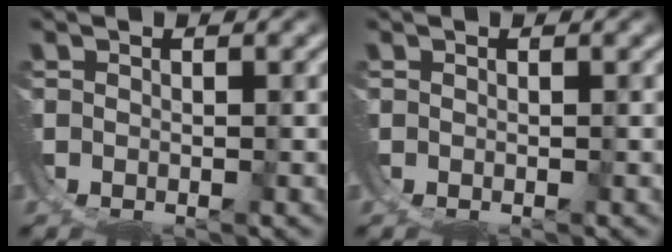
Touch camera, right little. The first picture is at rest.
{"total": 0.0}